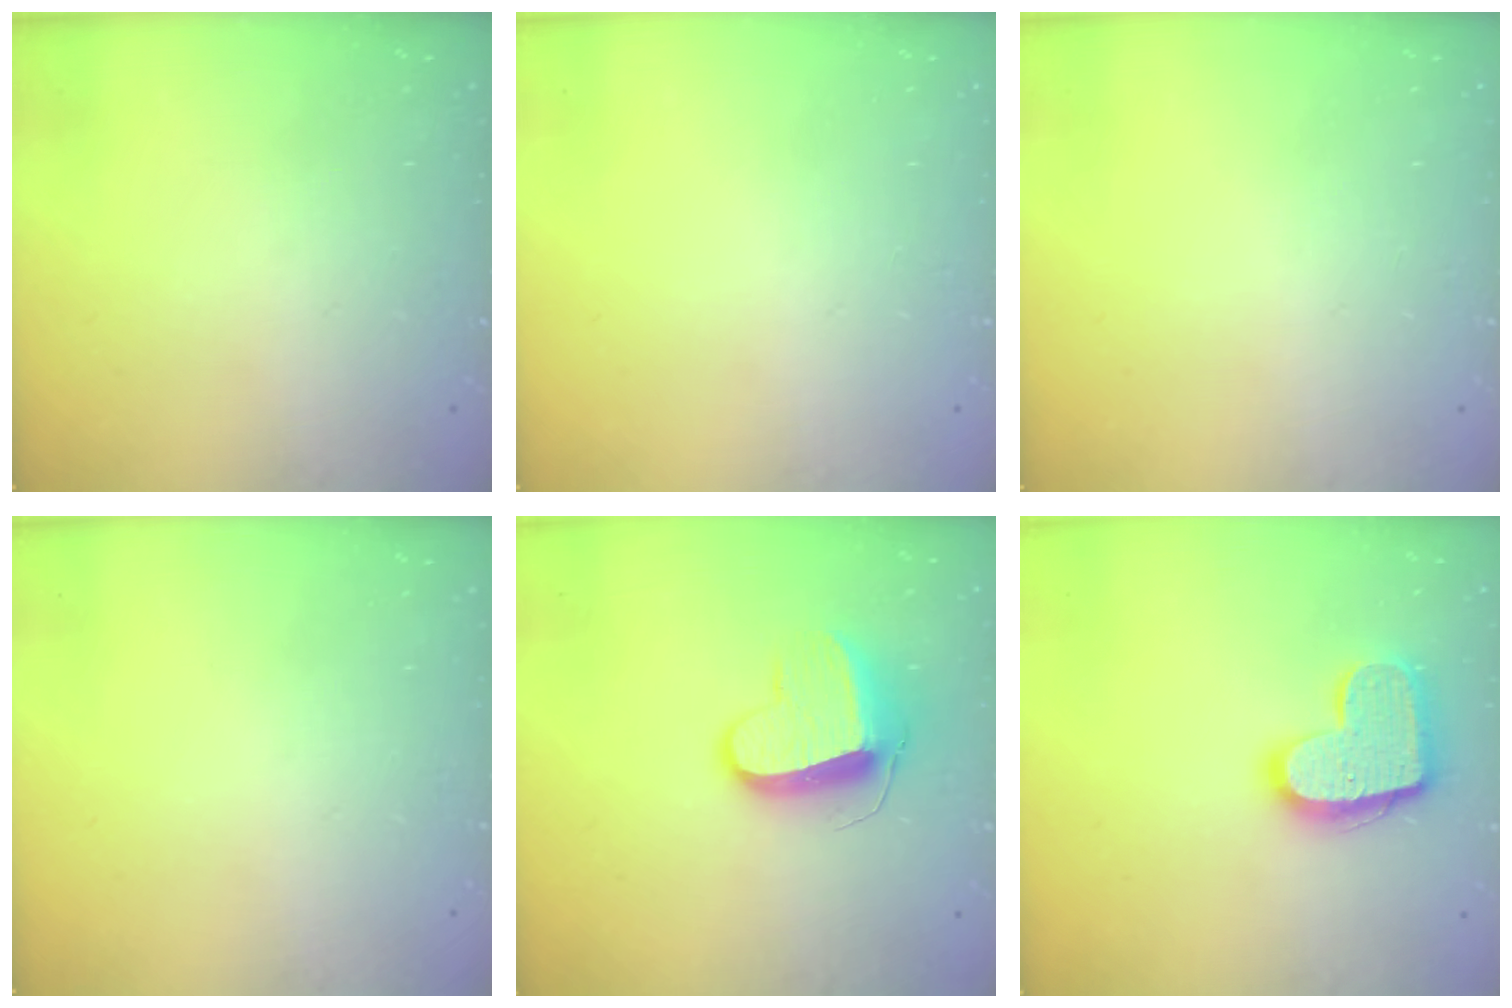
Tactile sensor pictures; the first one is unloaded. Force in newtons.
{"total": 0.0}
{"total": 0.0}
{"total": 0.0}
{"total": 10.7, "press": 10.7, "slide": 0.5}
{"total": 15.5, "press": 15.4, "slide": 1.0}